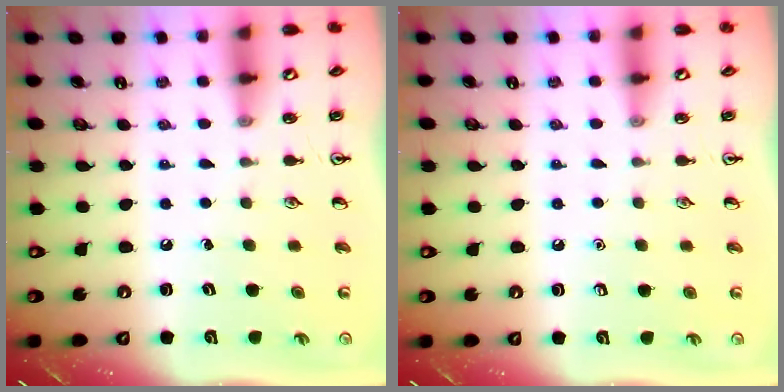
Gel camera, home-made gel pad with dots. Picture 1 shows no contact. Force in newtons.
{"total": 0.0}